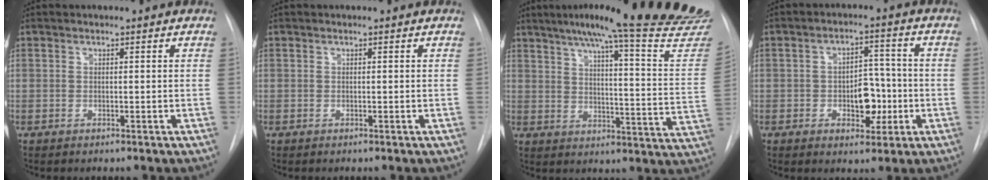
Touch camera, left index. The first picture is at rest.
{"total": 0.0}
{"total": 27.3, "force": [24.2, -0.5, 12.4], "torque": [-0.179, -0.102, 0.293]}
{"total": 6.6, "force": [-1.8, 3.9, 5.0], "torque": [-0.067, 0.013, -0.021]}